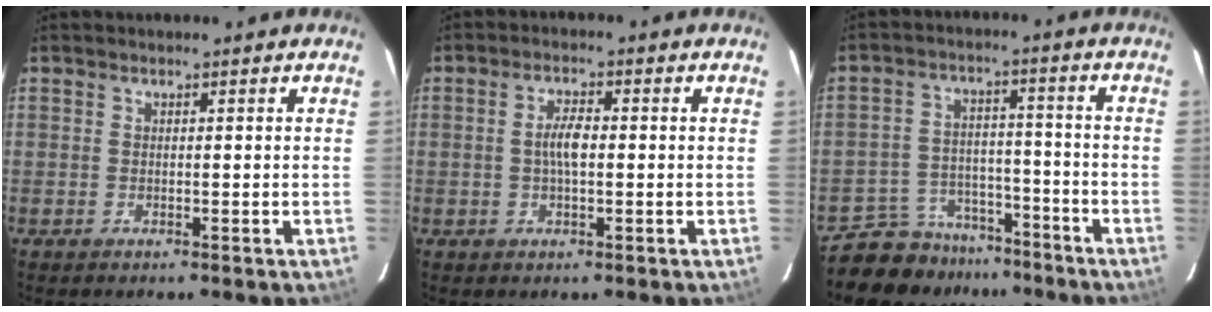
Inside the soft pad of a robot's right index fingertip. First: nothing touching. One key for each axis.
{"total": 3.7, "fx": -0.2, "fy": 1.3, "fz": 3.5, "tx": -0.069, "ty": 0.006, "tz": -0.003}
{"total": 10.4, "fx": -8.8, "fy": 5.5, "fz": 1.0, "tx": -0.036, "ty": 0.030, "tz": -0.127}